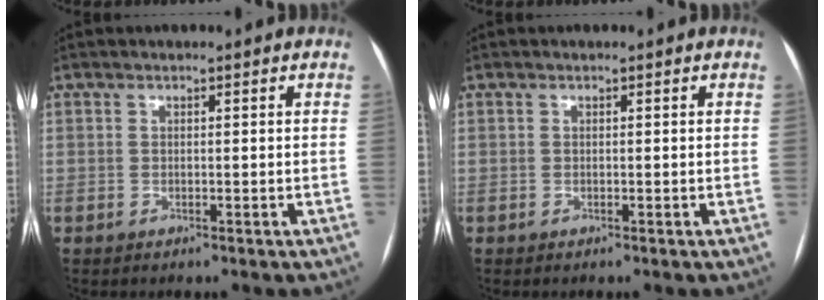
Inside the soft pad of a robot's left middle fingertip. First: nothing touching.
{"total": 0.0}